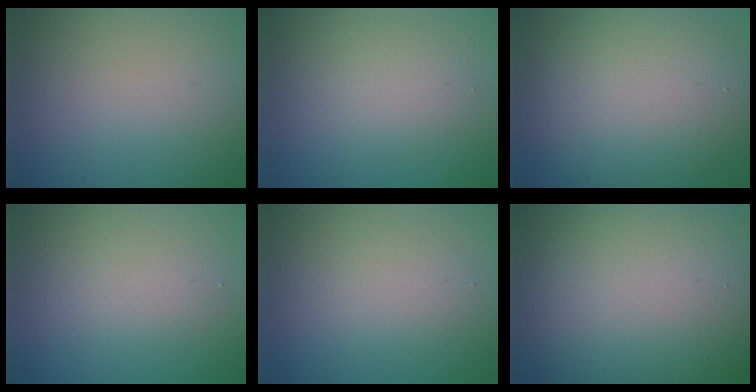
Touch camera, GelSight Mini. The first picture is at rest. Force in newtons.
{"total": 2.2, "press": 2.2, "slide": 0.1}
{"total": 7.5, "press": 7.5, "slide": 0.5}
{"total": 2.0, "press": 2.0, "slide": 0.1}
{"total": 2.0, "press": 2.0, "slide": 0.1}
{"total": 16.3, "press": 16.2, "slide": 1.1}